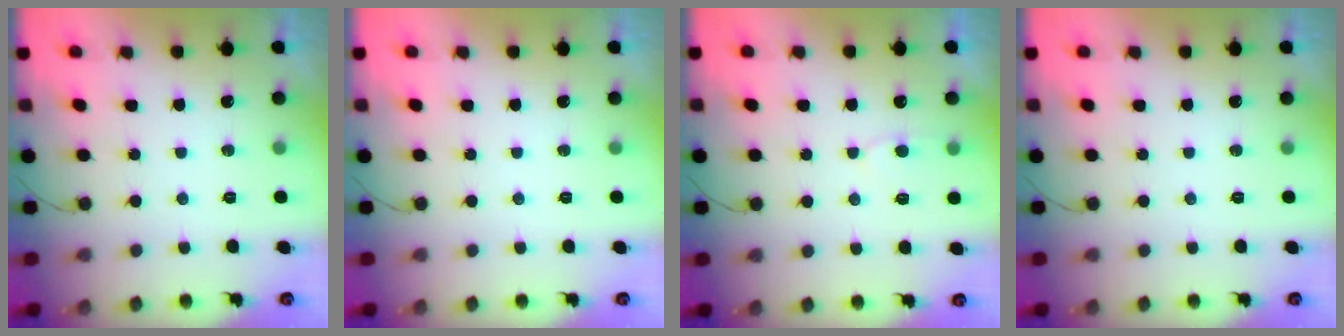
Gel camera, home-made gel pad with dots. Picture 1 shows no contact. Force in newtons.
{"total": 0.0}
{"total": 4.2, "press": 4.2, "slide": 0.4}
{"total": 0.0}